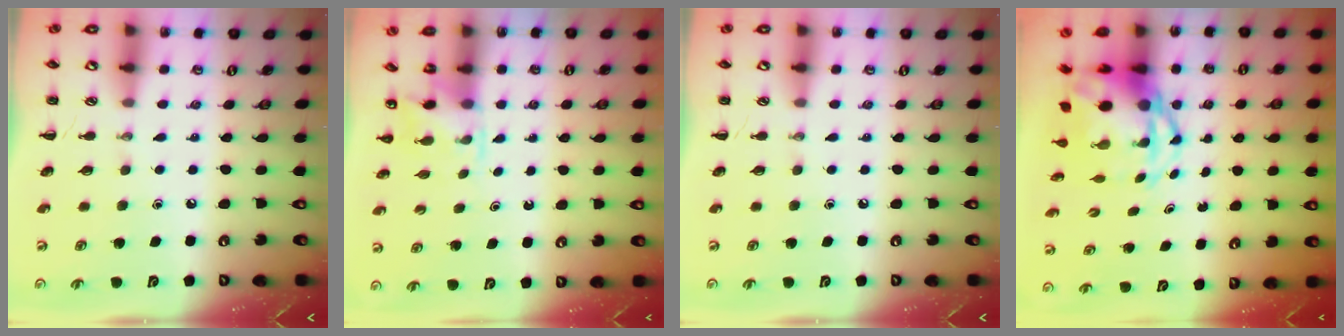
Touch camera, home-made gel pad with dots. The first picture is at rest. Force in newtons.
{"total": 3.2, "press": 3.1, "slide": 0.7}
{"total": 0.0}
{"total": 6.1, "press": 6.0, "slide": 1.3}